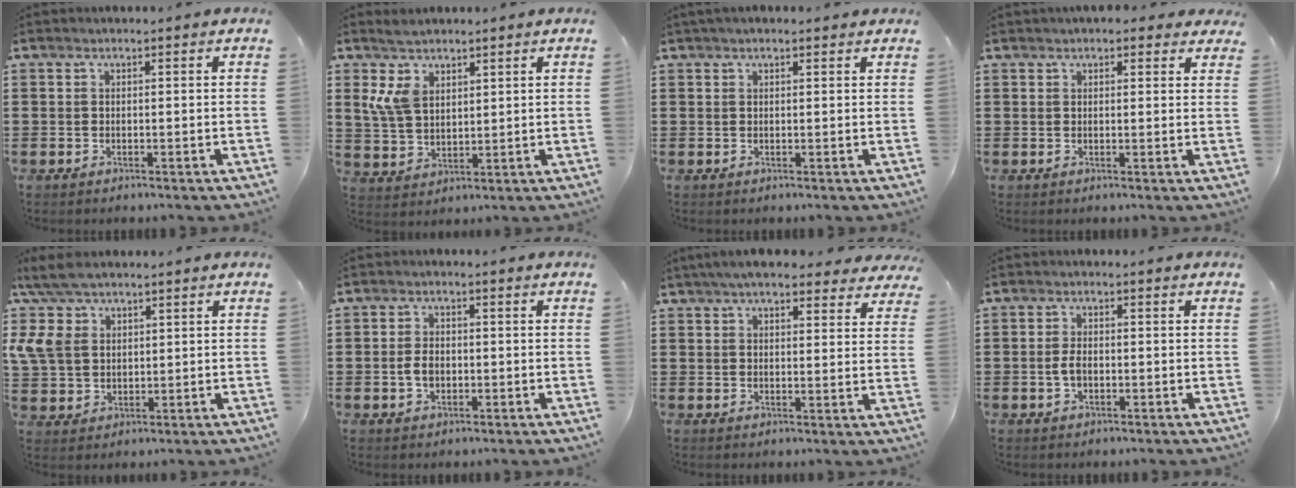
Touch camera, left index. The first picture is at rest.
{"total": 6.3, "force": [3.6, 3.9, 3.4], "torque": [-0.090, 0.007, 0.066]}
{"total": 1.0, "force": [0.7, 0.3, 0.6], "torque": [-0.013, 0.004, 0.013]}
{"total": 2.0, "force": [1.8, 0.8, 0.6], "torque": [-0.009, 0.002, 0.031]}
{"total": 8.0, "force": [4.6, 4.9, 4.4], "torque": [-0.133, -0.001, 0.081]}
{"total": 3.1, "force": [-0.5, 2.0, 2.4], "torque": [-0.054, 0.002, -0.013]}
{"total": 5.7, "force": [5.0, 1.1, 2.5], "torque": [-0.056, -0.006, 0.090]}
{"total": 2.7, "force": [-0.4, 1.4, 2.3], "torque": [-0.059, -0.002, -0.013]}